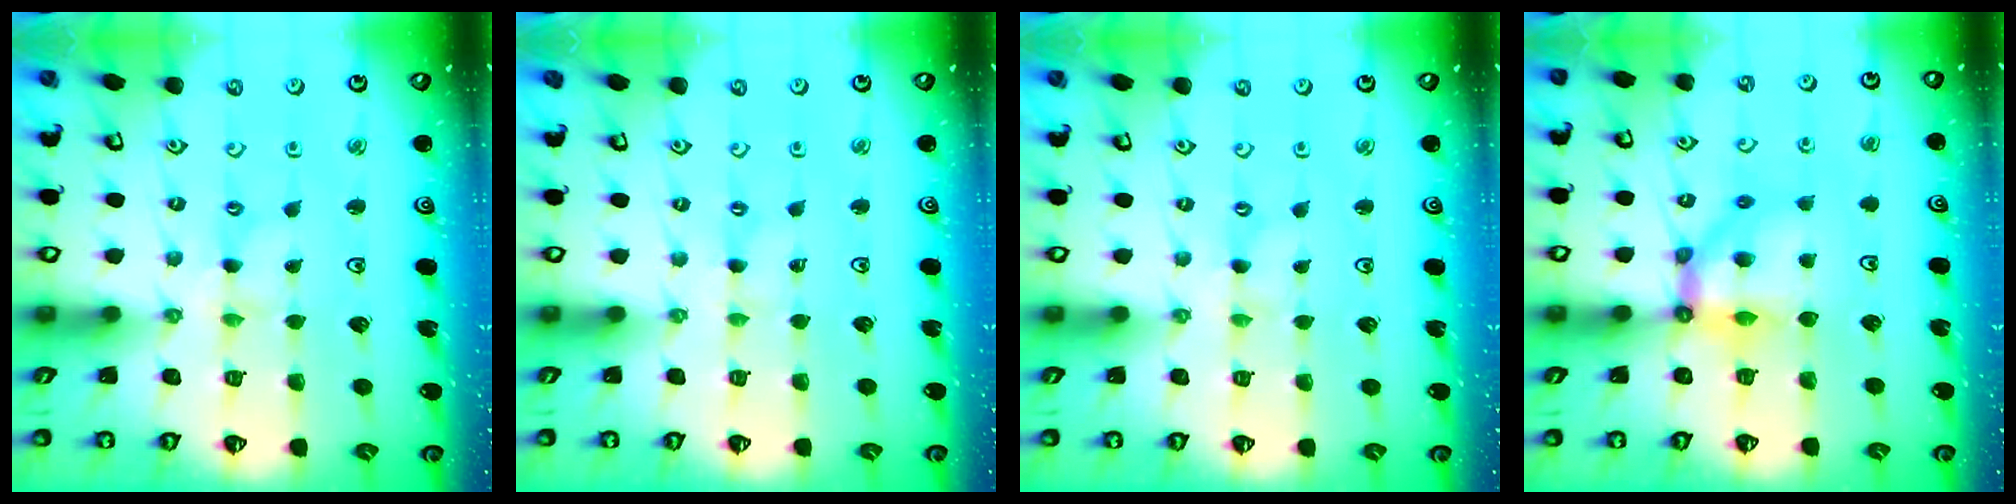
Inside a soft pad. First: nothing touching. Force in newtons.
{"total": 0.0}
{"total": 0.0}
{"total": 10.2, "press": 10.1, "slide": 1.3}